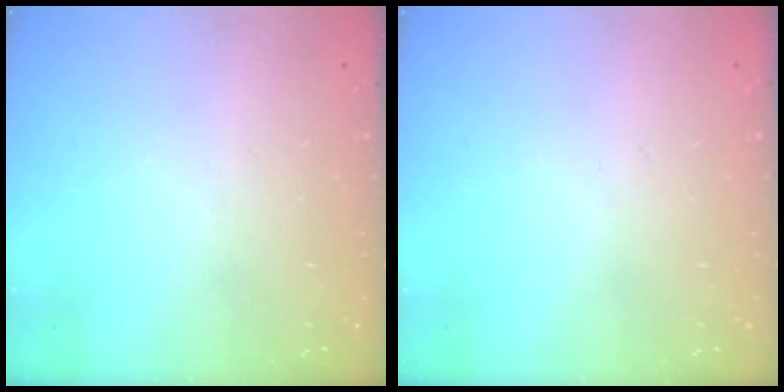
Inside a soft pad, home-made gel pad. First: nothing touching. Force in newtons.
{"total": 0.0}